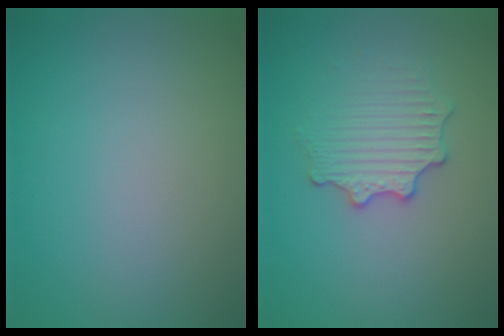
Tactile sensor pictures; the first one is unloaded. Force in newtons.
{"total": 3.0, "press": 2.6, "slide": 1.5}